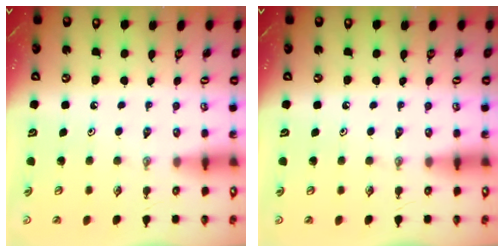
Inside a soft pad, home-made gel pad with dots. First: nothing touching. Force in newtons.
{"total": 0.0}